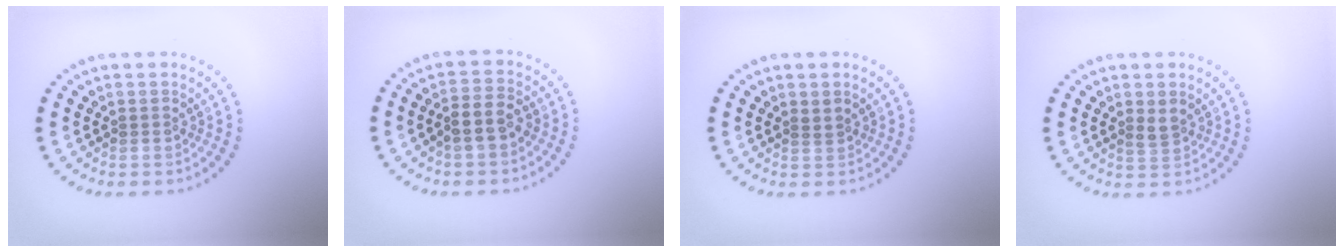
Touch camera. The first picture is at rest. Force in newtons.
{"total": 2.4, "press": 2.2, "slide": 1.0}
{"total": 0.7, "press": 0.4, "slide": 0.6}
{"total": 1.0, "press": 0.9, "slide": 0.6}